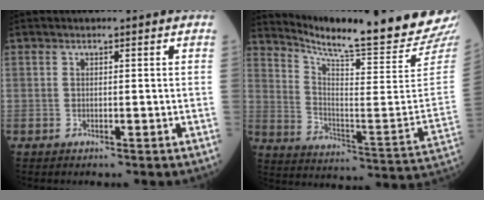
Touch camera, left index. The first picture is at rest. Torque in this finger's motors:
{"motor_torque": [-0.03, -0.51, 0.11, 0.04]}